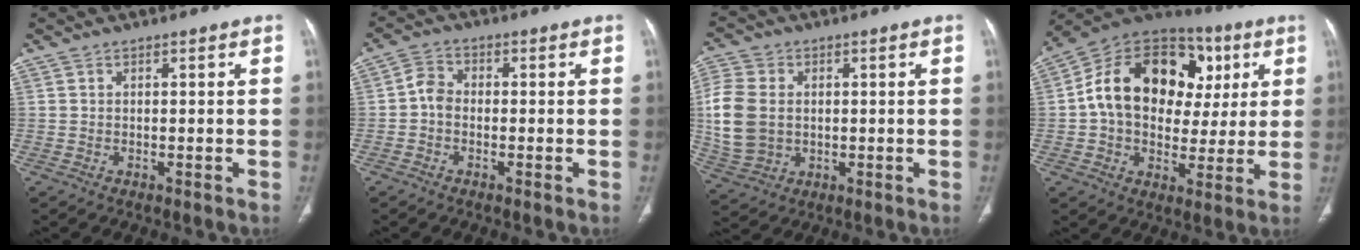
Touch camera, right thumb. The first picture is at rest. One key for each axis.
{"total": 3.4, "fx": -0.7, "fy": 2.6, "fz": 2.1, "tx": -0.033, "ty": 0.013, "tz": -0.025}
{"total": 12.0, "fx": 0.5, "fy": 9.2, "fz": 7.7, "tx": -0.167, "ty": 0.003, "tz": 0.017}
{"total": 23.0, "fx": 4.3, "fy": 16.5, "fz": 15.4, "tx": -0.213, "ty": 0.031, "tz": 0.066}